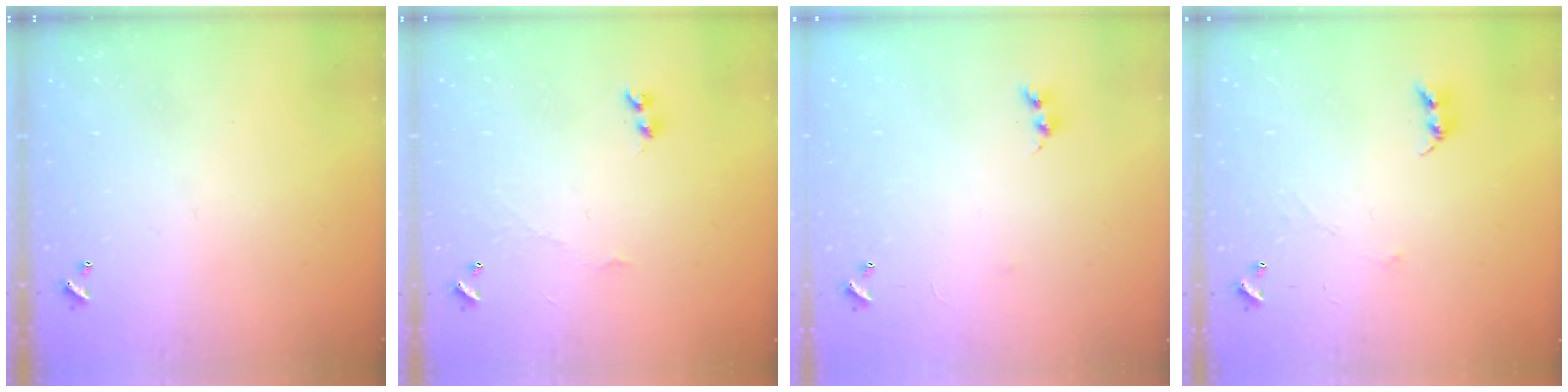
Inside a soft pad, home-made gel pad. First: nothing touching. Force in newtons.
{"total": 1.9, "press": 1.8, "slide": 0.5}
{"total": 7.2, "press": 7.2, "slide": 0.7}
{"total": 2.4, "press": 2.4, "slide": 0.4}